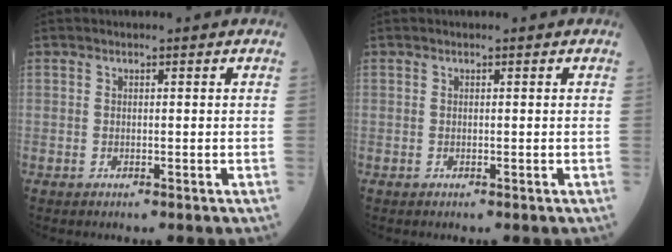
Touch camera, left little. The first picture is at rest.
{"total": 0.0}